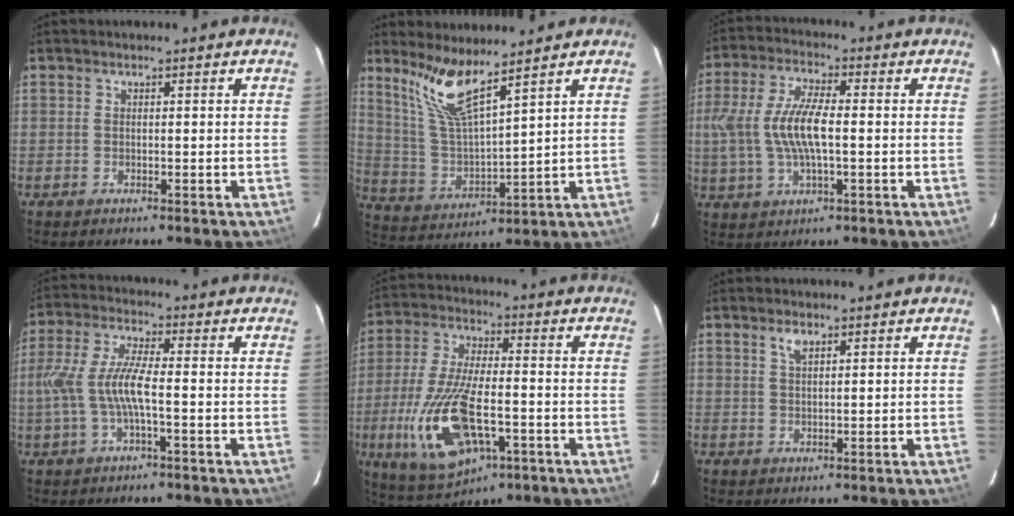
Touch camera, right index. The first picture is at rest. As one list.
[{"total": 10.2, "force": [7.7, 0.9, 6.7], "torque": [-0.129, -0.006, 0.164]}, {"total": 11.3, "force": [-0.5, 4.1, 10.6], "torque": [-0.220, 0.004, -0.007]}, {"total": 8.6, "force": [-1.7, 1.6, 8.3], "torque": [-0.181, 0.003, -0.029]}, {"total": 18.1, "force": [-5.8, 7.8, 15.3], "torque": [-0.333, -0.022, -0.095]}, {"total": 2.2, "force": [1.4, 0.9, 1.5], "torque": [-0.027, 0.005, 0.026]}]